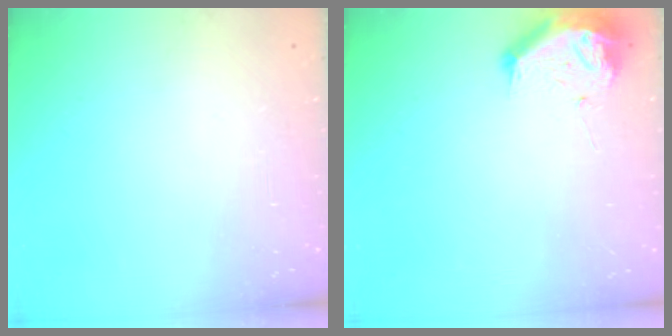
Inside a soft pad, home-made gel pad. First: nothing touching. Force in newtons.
{"total": 9.0, "press": 8.9, "slide": 1.1}